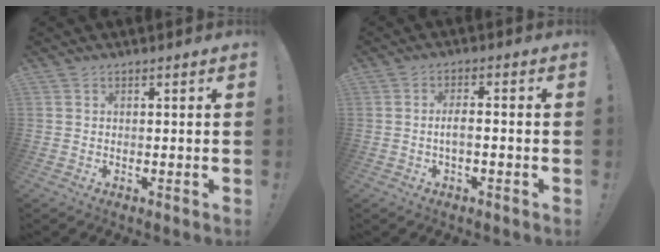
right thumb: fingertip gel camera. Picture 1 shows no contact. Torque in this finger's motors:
{"motor_torque": [-0.11, -0.04, 0.12, 0.23, 0.16]}